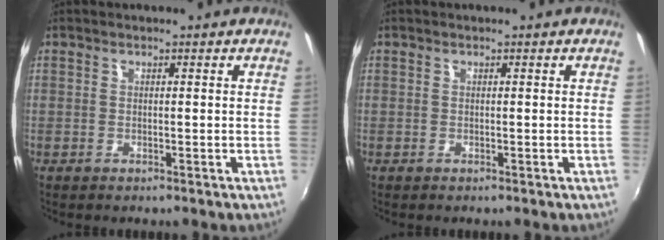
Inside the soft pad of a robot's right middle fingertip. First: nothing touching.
{"total": 0.0}